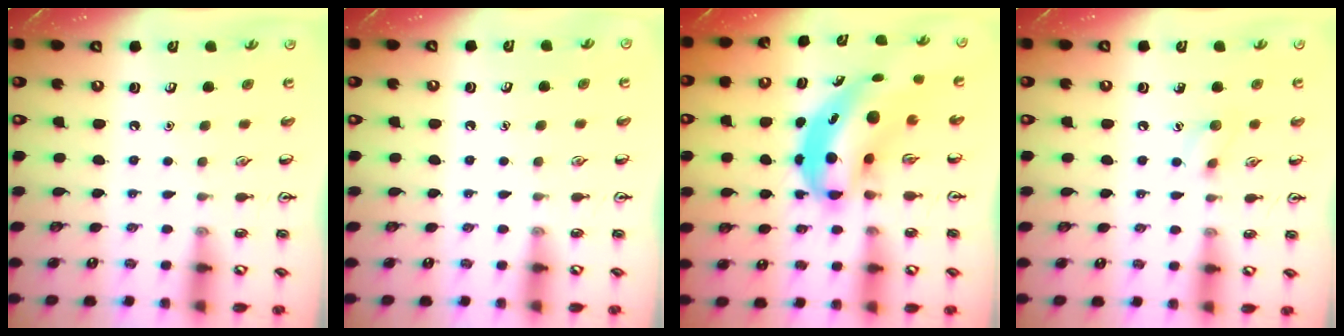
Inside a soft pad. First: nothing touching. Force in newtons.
{"total": 0.0}
{"total": 8.2, "press": 7.9, "slide": 2.1}
{"total": 7.0, "press": 6.8, "slide": 1.7}